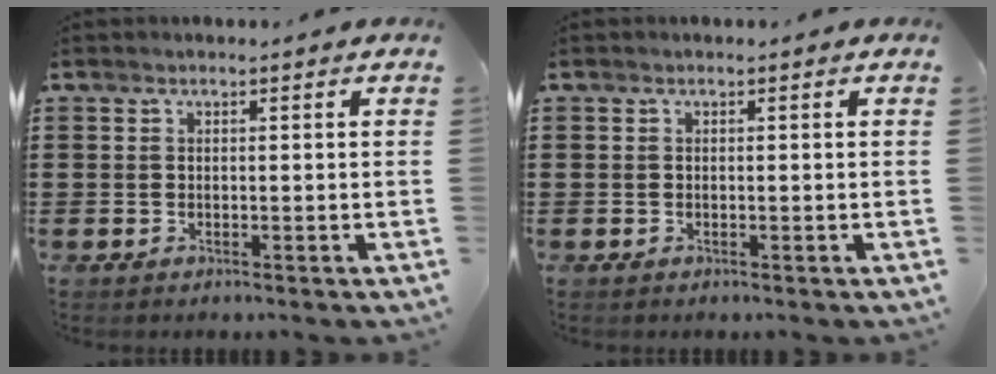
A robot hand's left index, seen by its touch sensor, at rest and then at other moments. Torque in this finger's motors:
{"motor_torque": [-0.07, -0.02, 0.02, 0.01]}